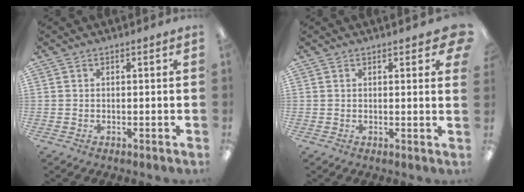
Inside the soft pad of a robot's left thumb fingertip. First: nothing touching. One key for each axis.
{"total": 2.9, "fx": 1.7, "fy": 0.8, "fz": 2.2, "tx": -0.023, "ty": -0.006, "tz": 0.025}